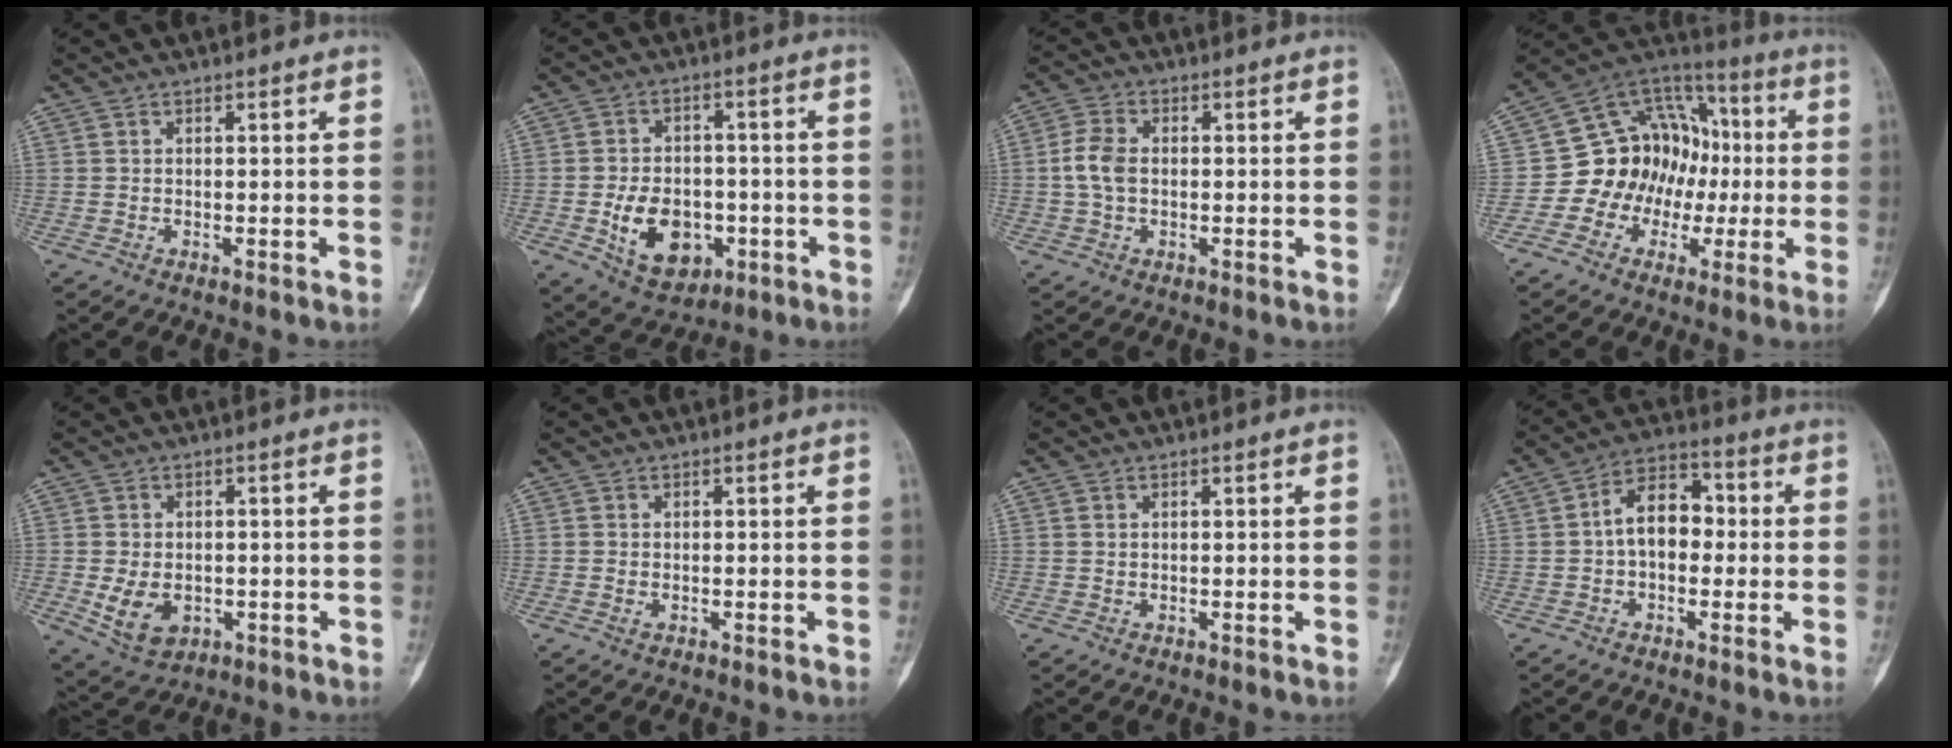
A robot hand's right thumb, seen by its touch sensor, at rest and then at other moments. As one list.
[{"total": 12.0, "force": [-3.3, 8.5, 7.8], "torque": [-0.098, 0.013, -0.039]}, {"total": 5.3, "force": [-0.1, 3.6, 3.9], "torque": [-0.085, 0.012, -0.007]}, {"total": 15.9, "force": [-1.7, 13.8, 7.8], "torque": [-0.069, 0.061, -0.031]}, {"total": 7.4, "force": [-1.4, 5.3, 4.9], "torque": [-0.075, -0.001, -0.008]}, {"total": 0.7, "force": [-0.1, 0.5, 0.5], "torque": [-0.012, 0.002, -0.001]}, {"total": 0.6, "force": [0.3, 0.5, 0.3], "torque": [-0.004, 0.001, 0.006]}, {"total": 9.4, "force": [-0.2, 6.3, 7.0], "torque": [-0.090, 0.034, -0.017]}]